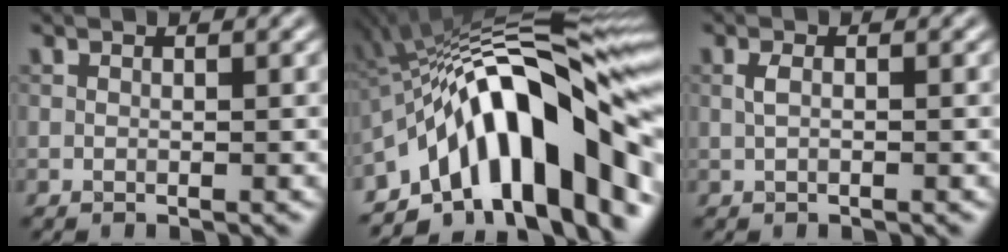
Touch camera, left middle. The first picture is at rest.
{"total": 17.1, "force": [-5.1, 6.7, 14.9], "torque": [-0.189, 0.052, -0.108]}
{"total": 0.9, "force": [0.0, 0.3, 0.8], "torque": [-0.020, 0.000, -0.001]}